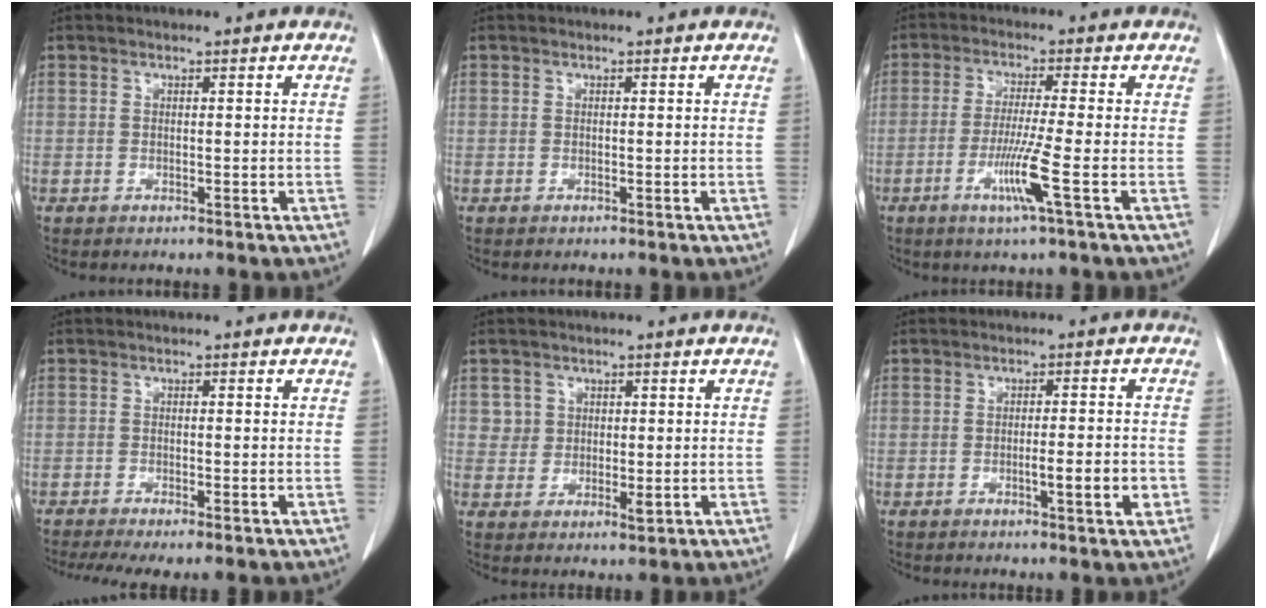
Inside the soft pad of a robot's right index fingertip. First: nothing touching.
{"total": 0.0}
{"total": 6.6, "force": [-2.5, -1.2, 6.0], "torque": [-0.119, -0.020, -0.052]}
{"total": 6.2, "force": [-4.5, 1.0, 4.2], "torque": [-0.069, -0.014, -0.074]}
{"total": 3.4, "force": [1.1, 3.1, 0.9], "torque": [-0.008, -0.007, 0.018]}
{"total": 4.5, "force": [-1.3, 0.5, 4.3], "torque": [-0.064, -0.002, -0.015]}